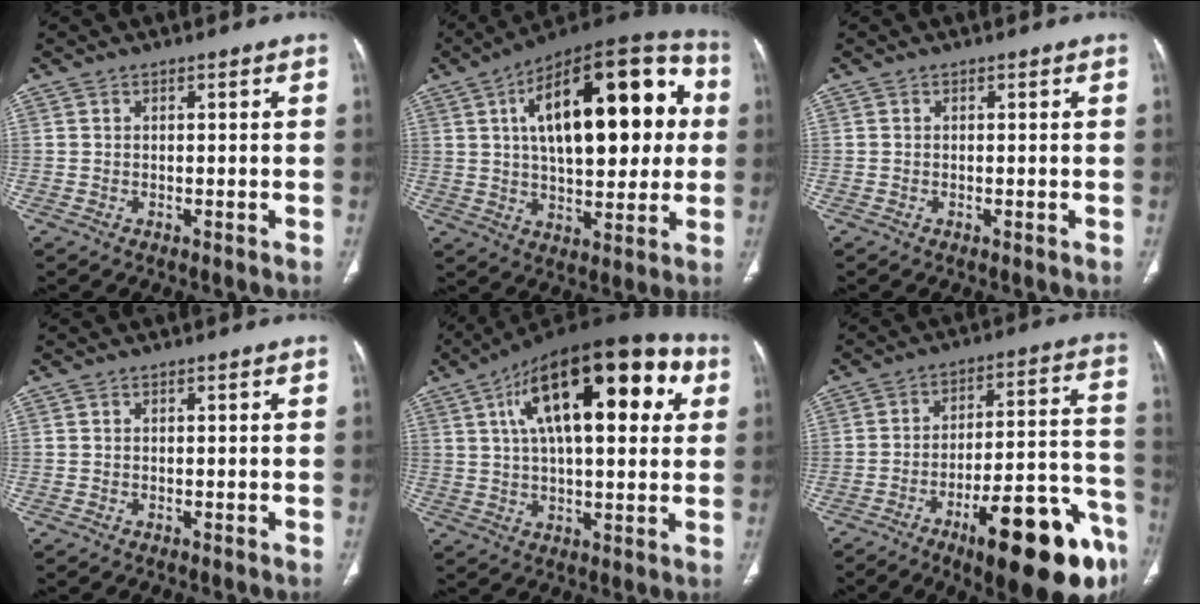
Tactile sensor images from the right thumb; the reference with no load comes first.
{"total": 28.6, "force": [5.8, 13.3, 24.6], "torque": [-0.343, 0.027, 0.081]}
{"total": 0.0}
{"total": 0.0}
{"total": 25.9, "force": [8.5, 10.9, 22.0], "torque": [-0.323, 0.021, 0.123]}
{"total": 24.0, "force": [-13.4, 6.4, 18.9], "torque": [-0.188, 0.082, -0.190]}